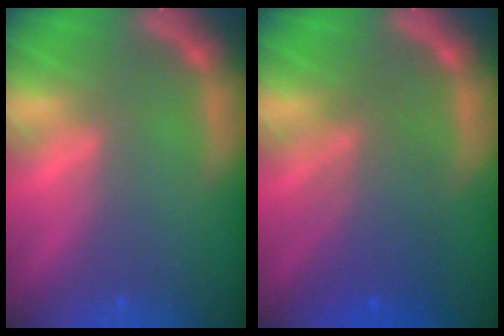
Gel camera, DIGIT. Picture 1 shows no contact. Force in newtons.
{"total": 5.6}